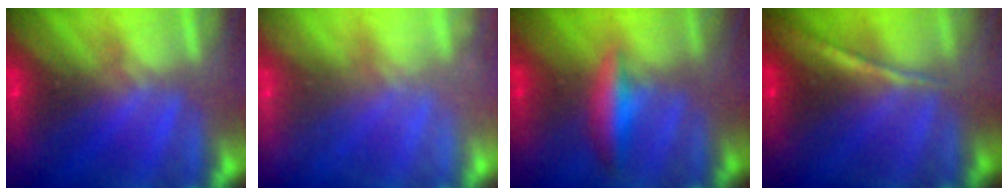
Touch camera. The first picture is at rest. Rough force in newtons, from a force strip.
{"total": 2.4}
{"total": 2.4}
{"total": 1.4}